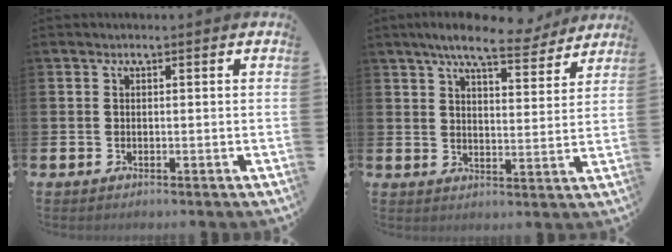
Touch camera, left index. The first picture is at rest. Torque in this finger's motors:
{"motor_torque": [1.07, -1.06, 0.75, 0.21]}